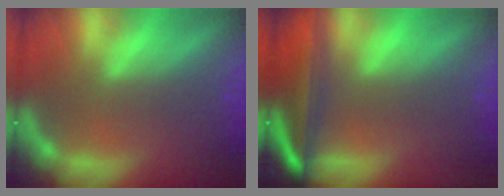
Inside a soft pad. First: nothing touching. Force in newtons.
{"total": 8.5}